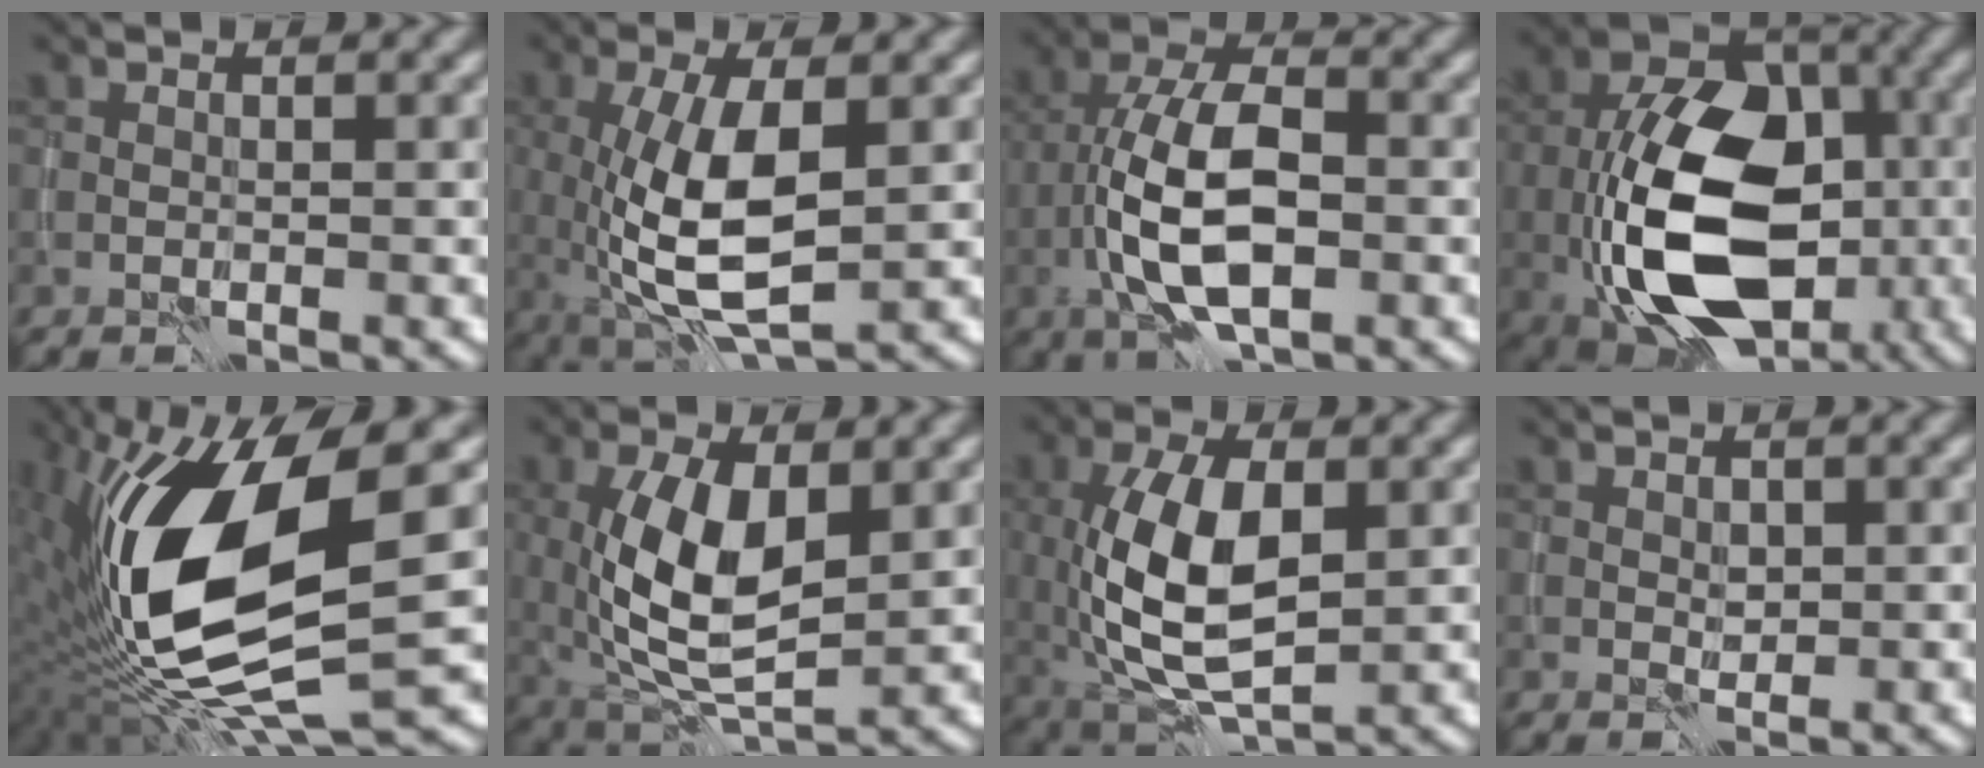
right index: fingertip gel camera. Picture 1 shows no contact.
{"total": 8.1, "force": [-0.6, 3.1, 7.4], "torque": [-0.160, -0.010, -0.009]}
{"total": 9.2, "force": [-2.4, 4.1, 7.9], "torque": [-0.148, 0.010, -0.047]}
{"total": 14.4, "force": [-4.2, 8.8, 10.6], "torque": [-0.184, -0.014, -0.077]}
{"total": 15.8, "force": [-0.4, 5.6, 14.8], "torque": [-0.300, -0.002, -0.008]}
{"total": 8.3, "force": [0.5, 3.8, 7.3], "torque": [-0.153, -0.004, 0.011]}
{"total": 9.2, "force": [-0.1, 4.4, 8.0], "torque": [-0.166, -0.001, 0.000]}
{"total": 1.0, "force": [0.1, 0.7, 0.6], "torque": [-0.011, -0.003, 0.005]}